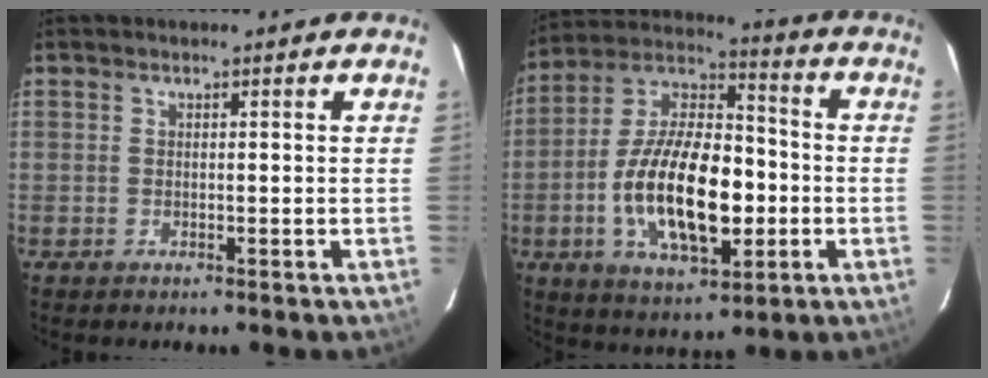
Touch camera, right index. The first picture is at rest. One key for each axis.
{"total": 20.3, "fx": -4.2, "fy": 9.5, "fz": 17.5, "tx": -0.336, "ty": 0.004, "tz": -0.069}